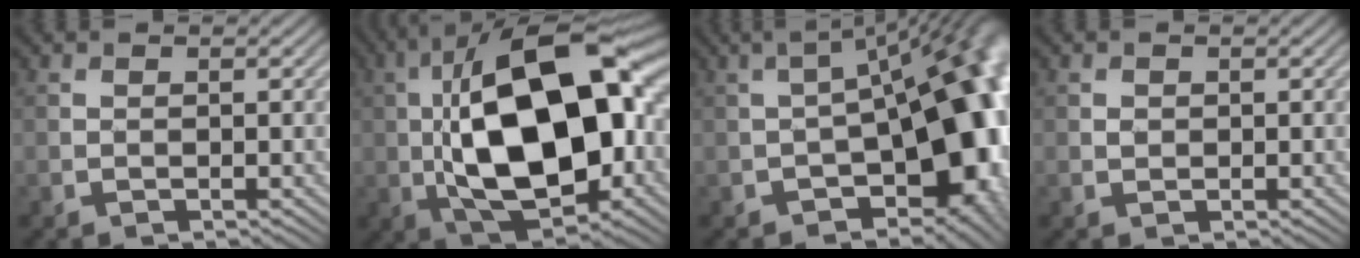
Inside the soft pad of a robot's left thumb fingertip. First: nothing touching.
{"total": 19.1, "force": [-0.3, 9.9, 16.3], "torque": [-0.295, 0.021, -0.021]}
{"total": 17.9, "force": [-3.9, 9.3, 14.7], "torque": [-0.167, -0.021, -0.051]}
{"total": 0.7, "force": [0.1, 0.6, 0.3], "torque": [-0.005, -0.004, 0.002]}